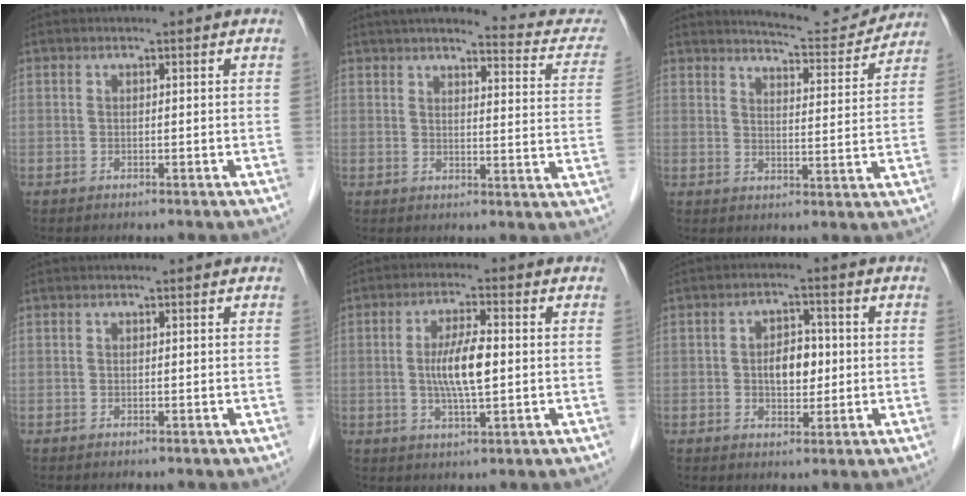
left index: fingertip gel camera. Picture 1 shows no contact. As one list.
[{"total": 13.4, "force": [12.3, 2.0, 5.1], "torque": [-0.047, -0.025, 0.123]}, {"total": 9.1, "force": [9.1, 0.7, 0.9], "torque": [-0.013, -0.012, 0.117]}, {"total": 0.0}, {"total": 6.9, "force": [-0.2, 1.2, 6.8], "torque": [-0.136, -0.004, -0.006]}, {"total": 5.0, "force": [-0.2, 3.0, 4.0], "torque": [-0.067, 0.007, -0.002]}]